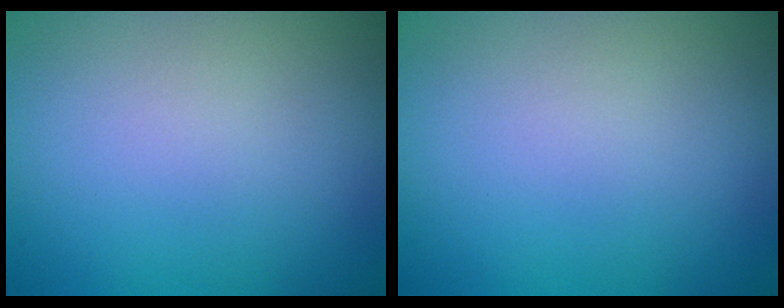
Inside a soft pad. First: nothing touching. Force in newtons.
{"total": 0.0}